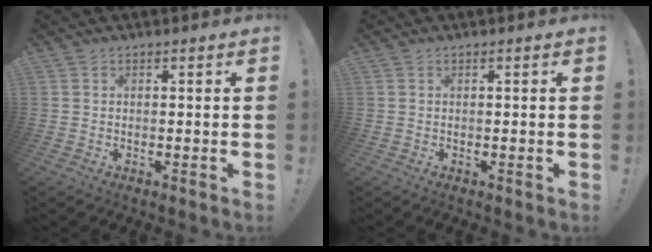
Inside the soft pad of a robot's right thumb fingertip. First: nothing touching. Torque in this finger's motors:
{"motor_torque": [-0.16, 0.14, 0.05, 0.09, 0.02]}